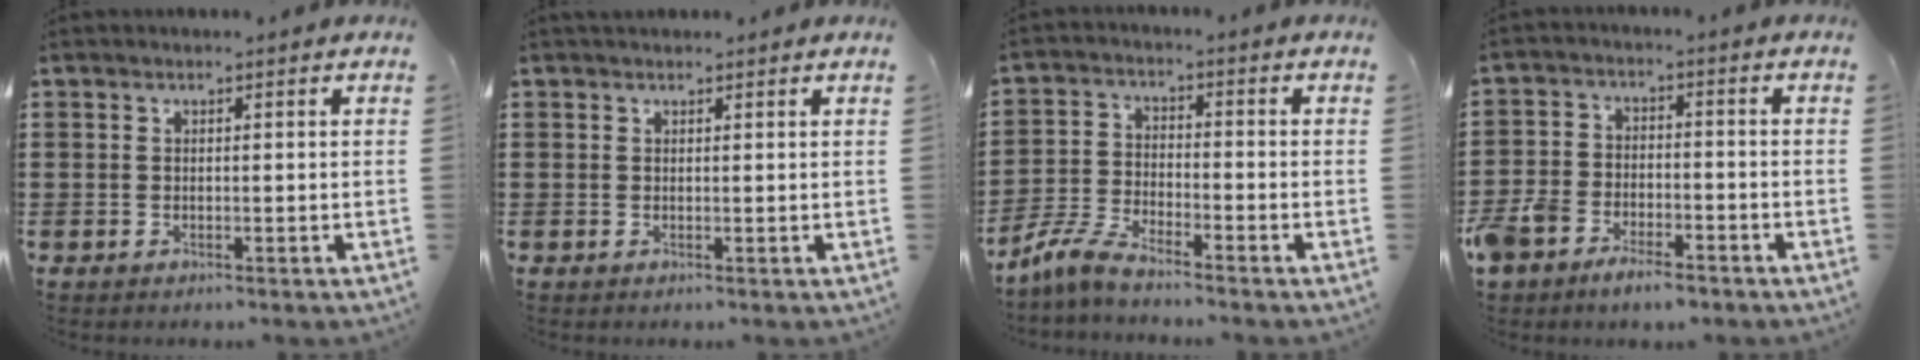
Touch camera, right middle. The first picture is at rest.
{"total": 0.7, "force": [0.7, 0.2, 0.1], "torque": [-0.004, 0.001, 0.013]}
{"total": 5.6, "force": [-5.0, 0.5, 2.5], "torque": [-0.074, -0.012, -0.104]}
{"total": 5.2, "force": [-4.6, 1.5, 1.9], "torque": [-0.066, -0.003, -0.098]}